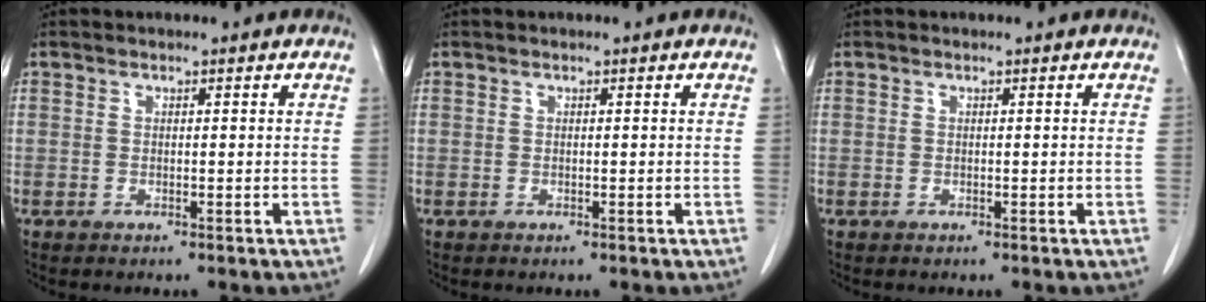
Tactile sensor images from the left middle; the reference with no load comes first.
{"total": 0.0}
{"total": 0.0}